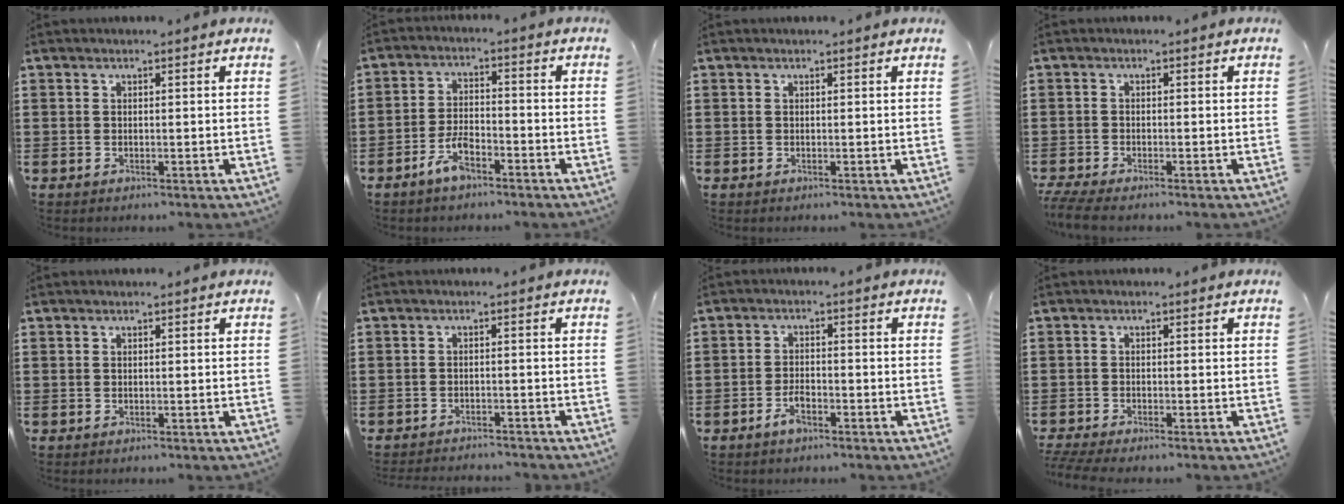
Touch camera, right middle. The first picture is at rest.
{"total": 5.1, "force": [-3.4, 1.7, 3.3], "torque": [-0.075, 0.006, -0.067]}
{"total": 0.0}
{"total": 1.8, "force": [-1.6, 0.0, 0.9], "torque": [-0.031, -0.007, -0.034]}
{"total": 0.0}
{"total": 2.0, "force": [-2.0, 0.0, 0.0], "torque": [-0.007, -0.002, -0.041]}
{"total": 3.3, "force": [-2.0, 1.1, 2.3], "torque": [-0.047, 0.003, -0.039]}
{"total": 1.7, "force": [-1.5, -0.1, 0.7], "torque": [-0.021, -0.005, -0.031]}